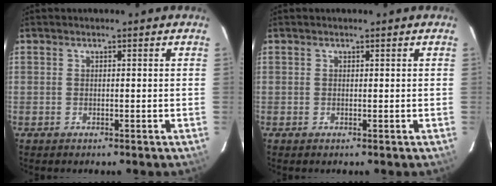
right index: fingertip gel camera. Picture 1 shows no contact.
{"total": 0.0}